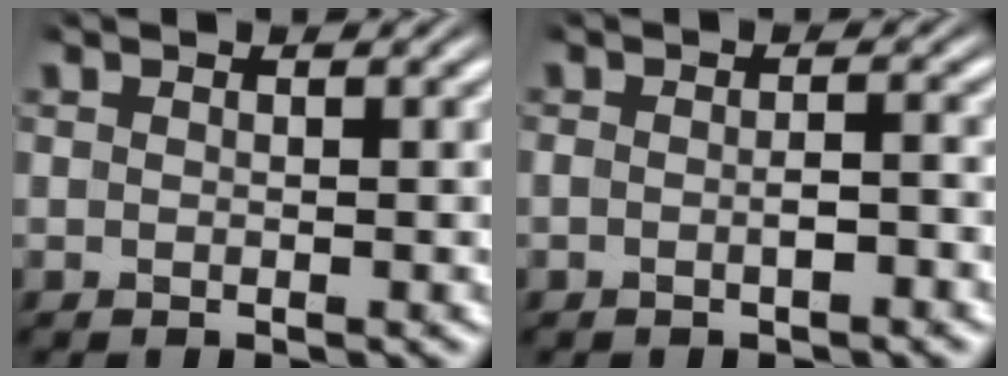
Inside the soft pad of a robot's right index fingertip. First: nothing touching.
{"total": 1.9, "force": [-1.0, 1.1, 1.1], "torque": [-0.026, 0.006, -0.024]}